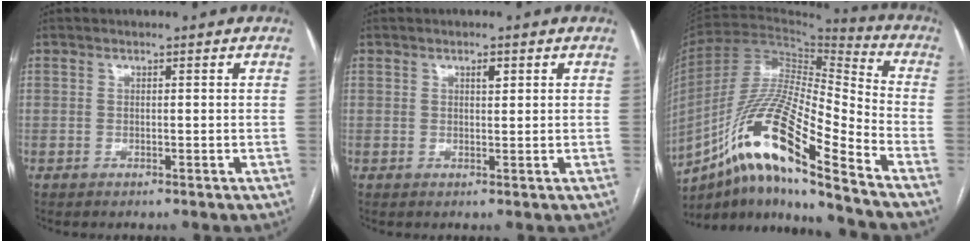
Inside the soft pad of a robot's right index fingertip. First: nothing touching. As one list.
[{"total": 1.5, "force": [0.8, 0.5, 1.2], "torque": [-0.022, -0.002, 0.010]}, {"total": 19.9, "force": [-12.3, 1.4, 15.6], "torque": [-0.320, -0.012, -0.224]}]